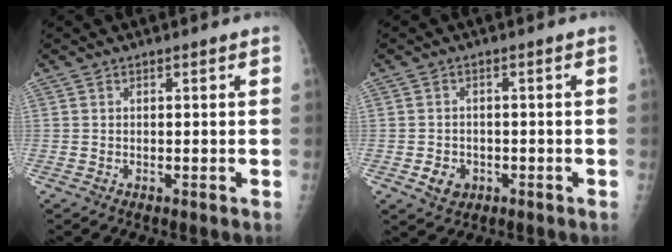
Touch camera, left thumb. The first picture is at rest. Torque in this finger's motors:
{"motor_torque": [-0.20, 0.18, 0.10, -0.02, 0.00]}